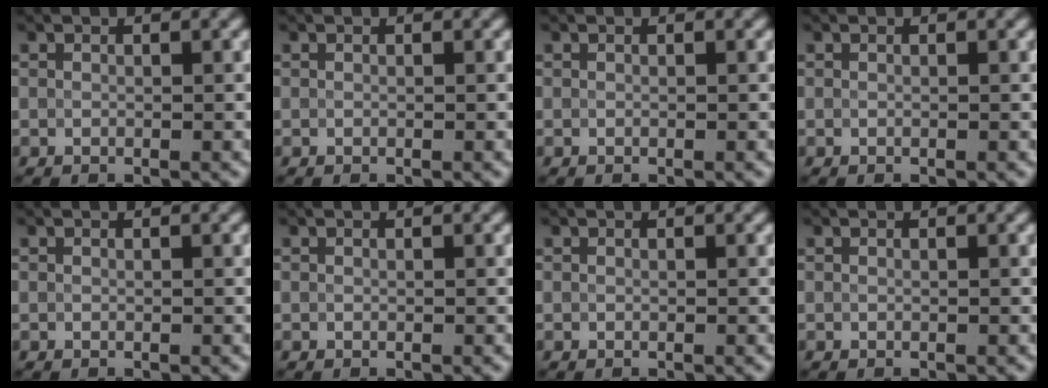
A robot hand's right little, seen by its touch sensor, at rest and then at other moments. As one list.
[{"total": 0.0}, {"total": 0.0}, {"total": 0.0}, {"total": 0.0}, {"total": 0.0}, {"total": 0.0}, {"total": 0.0}]